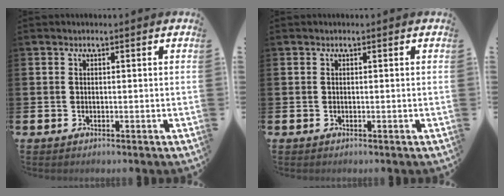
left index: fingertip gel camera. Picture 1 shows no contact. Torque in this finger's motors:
{"motor_torque": [0.00, 0.00, 0.00, 0.00]}